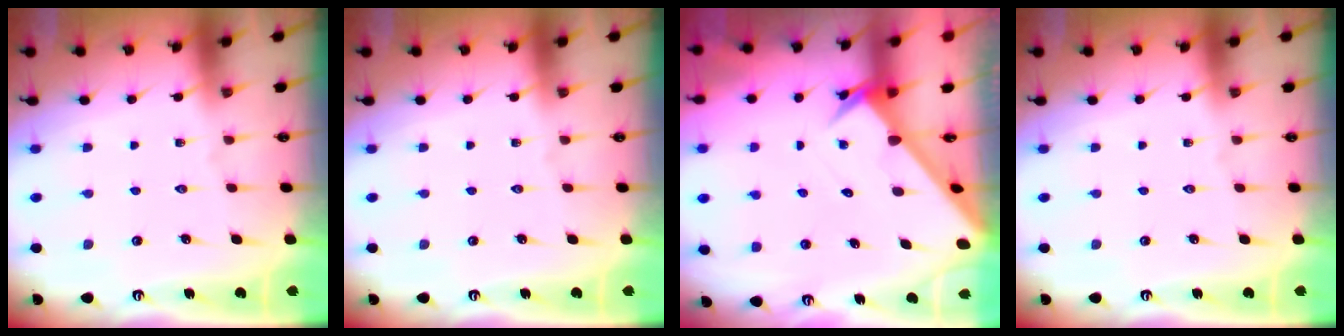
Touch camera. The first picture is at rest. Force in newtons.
{"total": 0.0}
{"total": 2.7, "press": 2.7, "slide": 0.1}
{"total": 0.0}